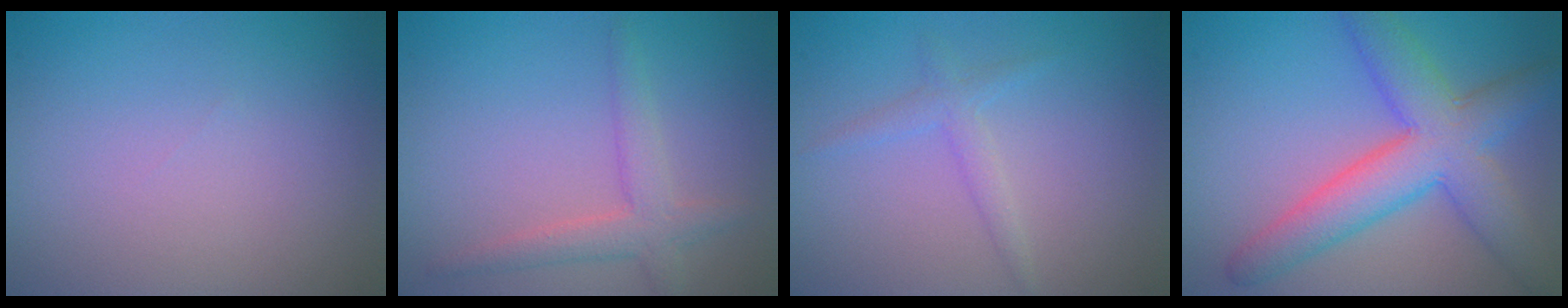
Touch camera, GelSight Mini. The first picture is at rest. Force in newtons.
{"total": 2.8, "press": 2.8, "slide": 0.2}
{"total": 1.5, "press": 1.5, "slide": 0.1}
{"total": 7.4, "press": 7.4, "slide": 0.2}